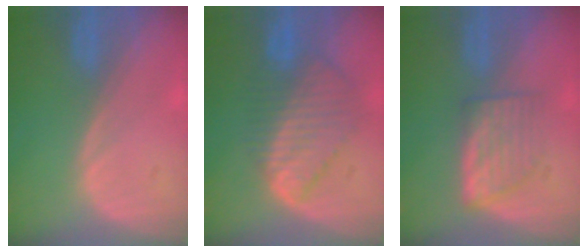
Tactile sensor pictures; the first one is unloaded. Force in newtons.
{"total": 8.6, "press": 7.5, "slide": 4.1}
{"total": 5.1, "press": 5.1, "slide": 0.6}